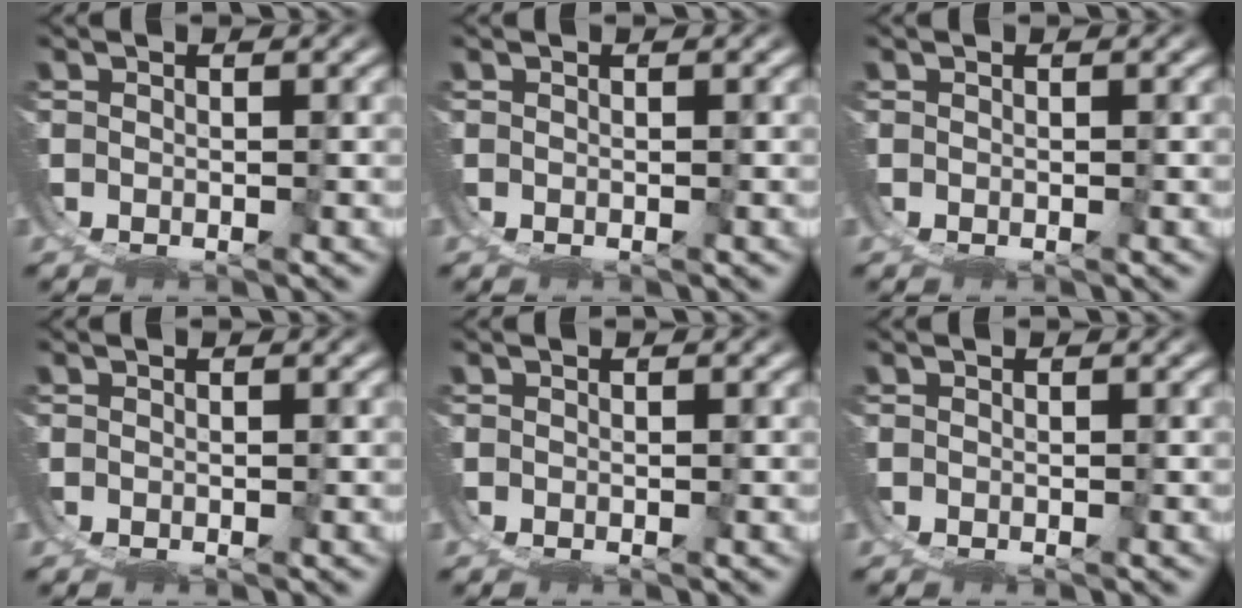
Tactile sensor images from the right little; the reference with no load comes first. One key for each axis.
{"total": 0.0}
{"total": 0.0}
{"total": 0.0}
{"total": 0.0}
{"total": 0.0}